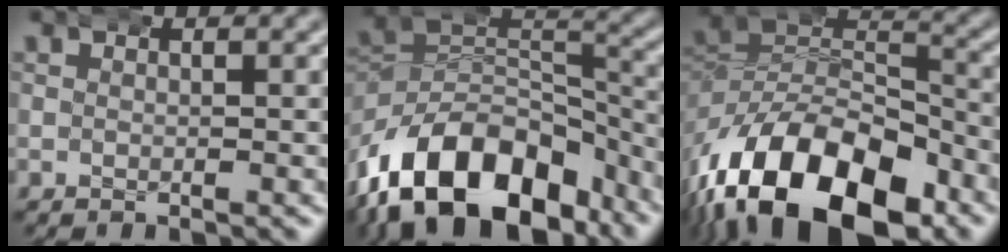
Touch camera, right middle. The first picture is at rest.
{"total": 16.7, "force": [-8.3, 11.0, 9.4], "torque": [-0.185, -0.059, -0.106]}
{"total": 16.0, "force": [-7.4, 9.9, 10.3], "torque": [-0.197, -0.064, -0.088]}